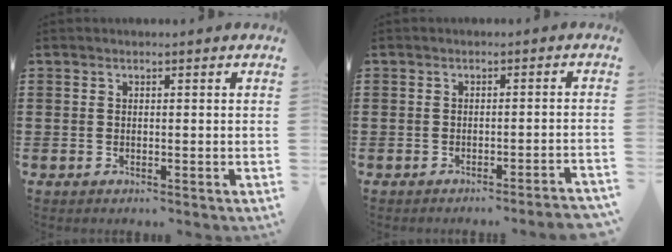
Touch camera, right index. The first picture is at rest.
{"total": 1.9, "force": [-1.6, -0.4, 0.8], "torque": [-0.014, -0.002, -0.032]}